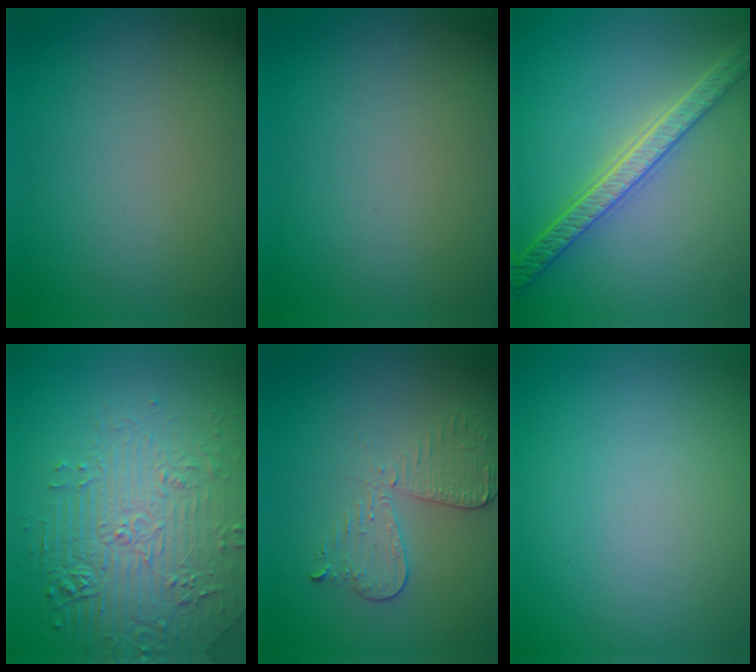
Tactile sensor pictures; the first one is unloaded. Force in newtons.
{"total": 0.0}
{"total": 4.5, "press": 4.0, "slide": 2.1}
{"total": 5.4, "press": 4.8, "slide": 2.3}
{"total": 3.0, "press": 2.7, "slide": 1.2}
{"total": 0.0}